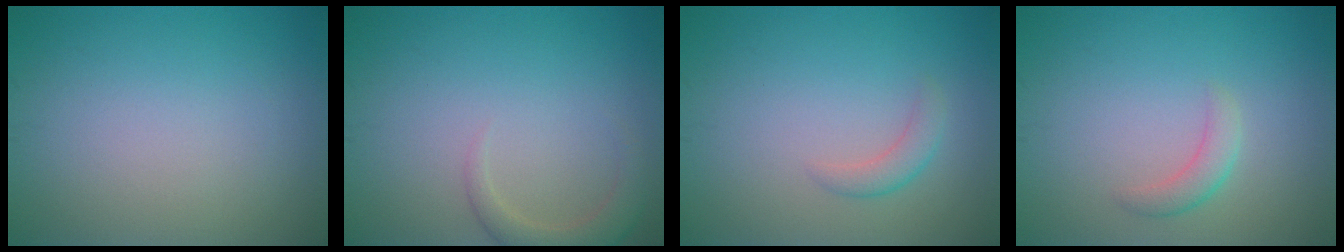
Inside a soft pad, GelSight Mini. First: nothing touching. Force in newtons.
{"total": 2.4, "press": 2.4, "slide": 0.3}
{"total": 1.5, "press": 1.5, "slide": 0.1}
{"total": 1.7, "press": 1.7, "slide": 0.1}